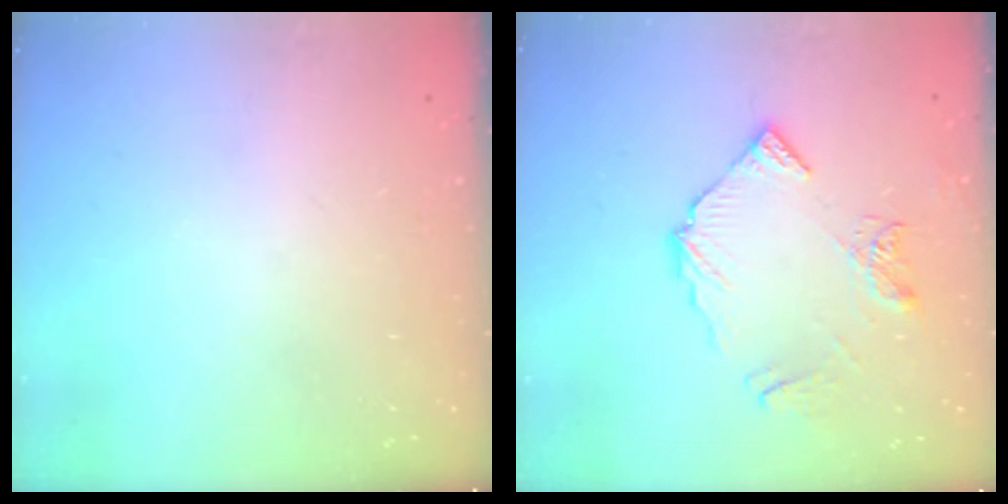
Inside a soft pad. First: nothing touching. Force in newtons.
{"total": 11.0, "press": 10.9, "slide": 1.3}